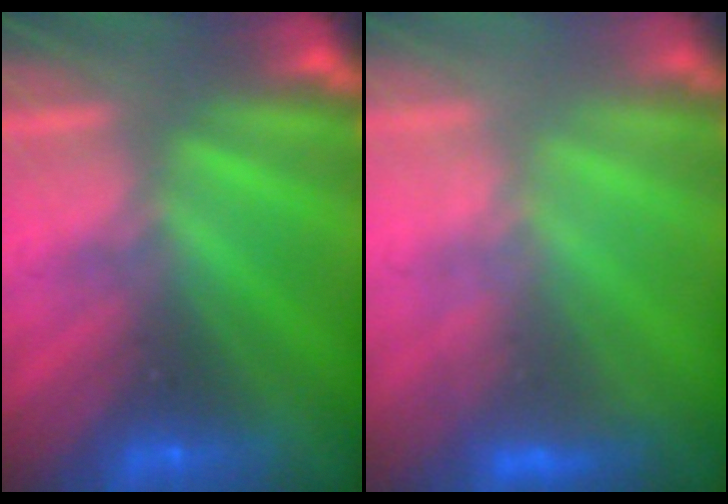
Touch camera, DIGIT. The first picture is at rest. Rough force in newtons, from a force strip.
{"total": 2.4}